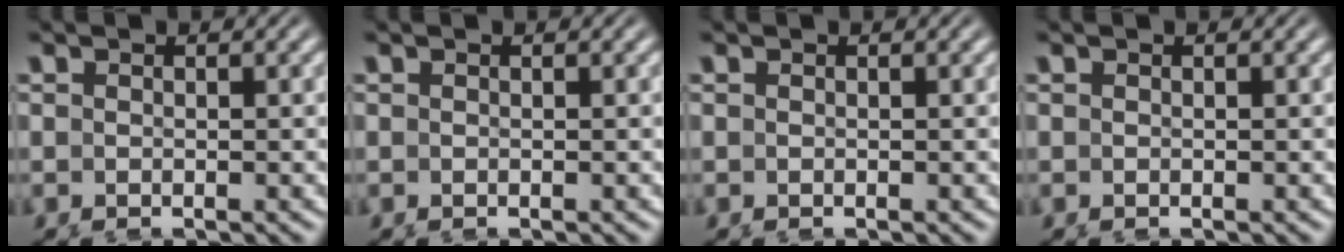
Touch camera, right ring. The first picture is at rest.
{"total": 0.0}
{"total": 0.0}
{"total": 0.0}